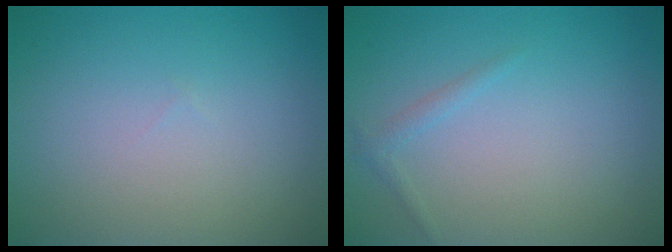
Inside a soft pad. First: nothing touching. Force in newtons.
{"total": 0.9, "press": 0.9, "slide": 0.1}